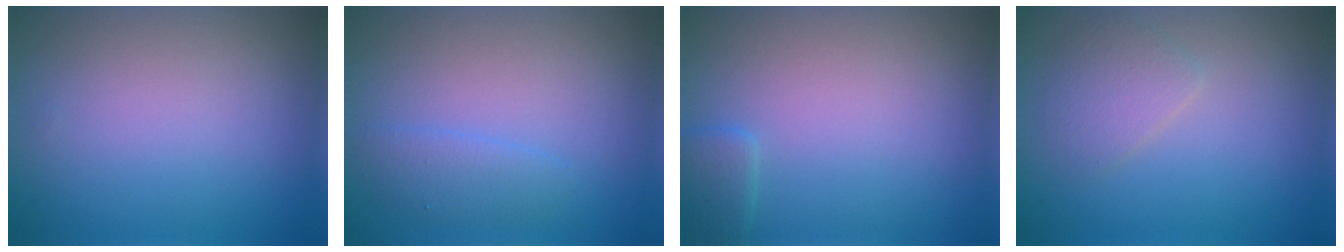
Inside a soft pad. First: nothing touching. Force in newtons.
{"total": 1.6, "press": 1.6, "slide": 0.1}
{"total": 1.5, "press": 1.5, "slide": 0.1}
{"total": 2.0, "press": 2.0, "slide": 0.0}